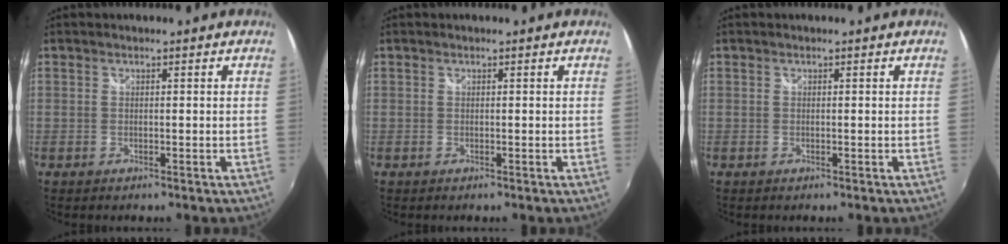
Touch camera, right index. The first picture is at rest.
{"total": 0.0}
{"total": 0.0}